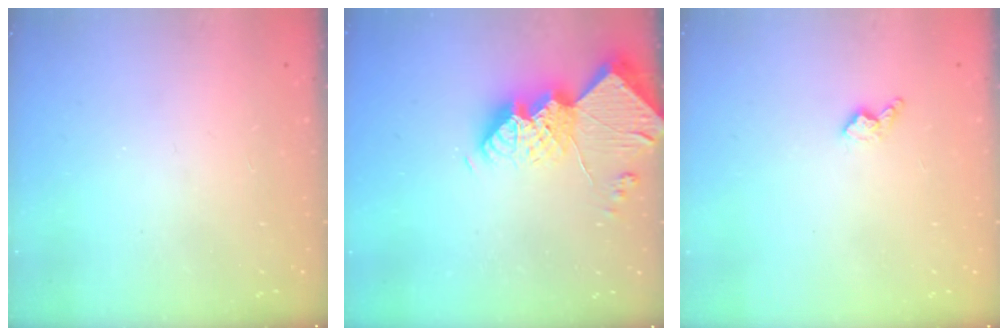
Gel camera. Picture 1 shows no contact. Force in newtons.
{"total": 16.5, "press": 16.4, "slide": 1.4}
{"total": 5.7, "press": 5.7, "slide": 0.7}